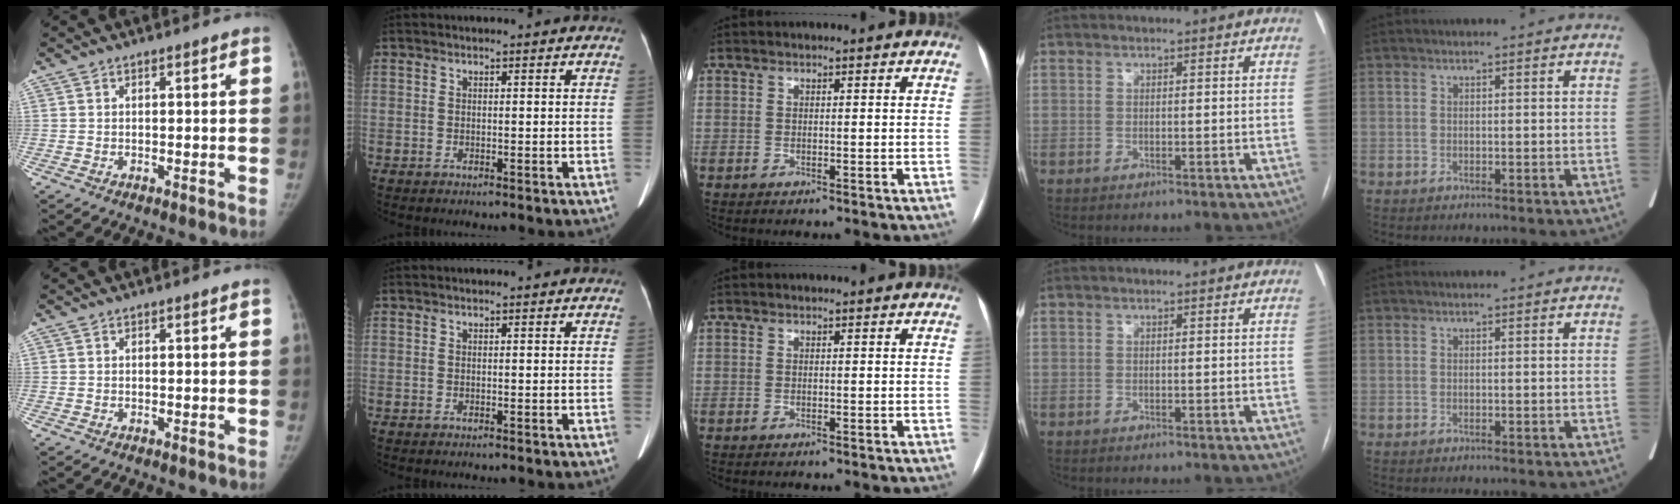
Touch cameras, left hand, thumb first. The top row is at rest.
{}